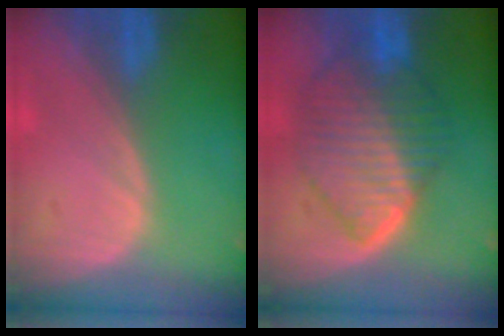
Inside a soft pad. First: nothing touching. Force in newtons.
{"total": 10.0, "press": 9.9, "slide": 0.8}